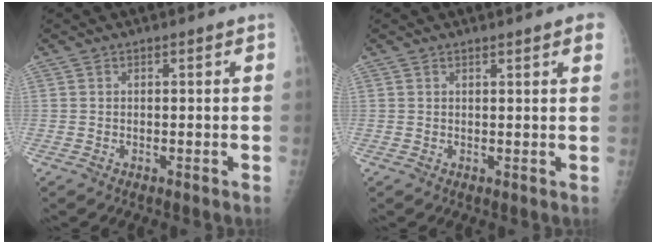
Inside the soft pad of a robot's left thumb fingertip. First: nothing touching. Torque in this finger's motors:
{"motor_torque": [0.10, 0.07, -0.17, -0.30, 0.06]}